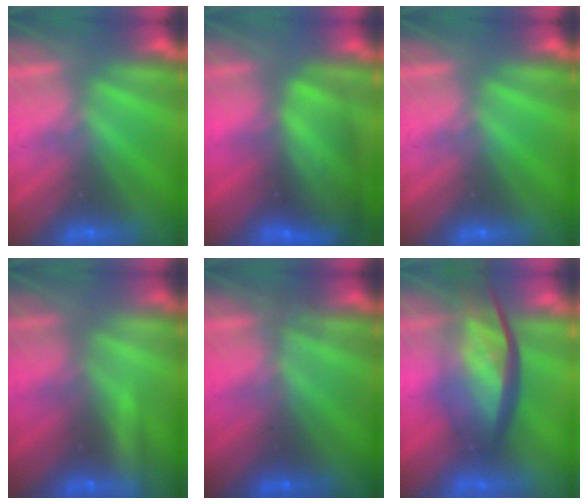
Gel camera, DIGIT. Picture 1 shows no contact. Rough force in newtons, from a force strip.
{"total": 9.1}
{"total": 0.0}
{"total": 2.1}
{"total": 1.0}
{"total": 7.5}